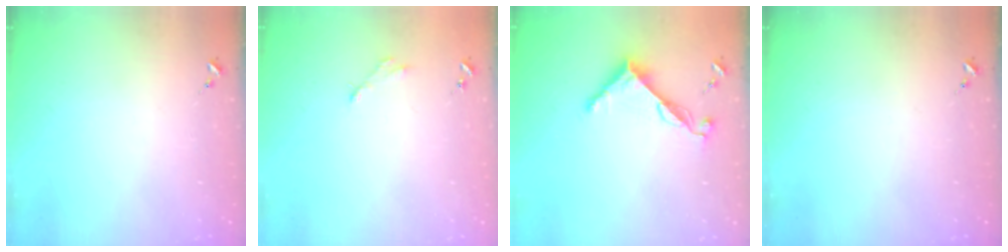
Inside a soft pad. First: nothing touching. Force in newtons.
{"total": 2.5, "press": 2.5, "slide": 0.3}
{"total": 9.0, "press": 9.0, "slide": 0.6}
{"total": 0.0}